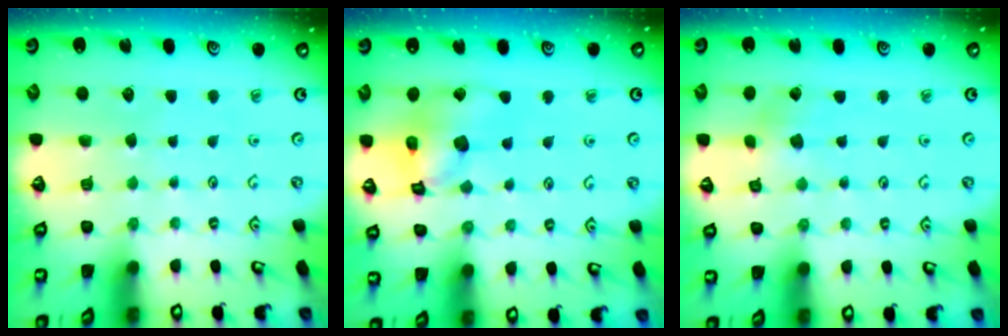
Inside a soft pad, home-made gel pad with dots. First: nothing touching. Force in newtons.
{"total": 13.8, "press": 13.6, "slide": 1.9}
{"total": 2.6, "press": 2.5, "slide": 0.5}